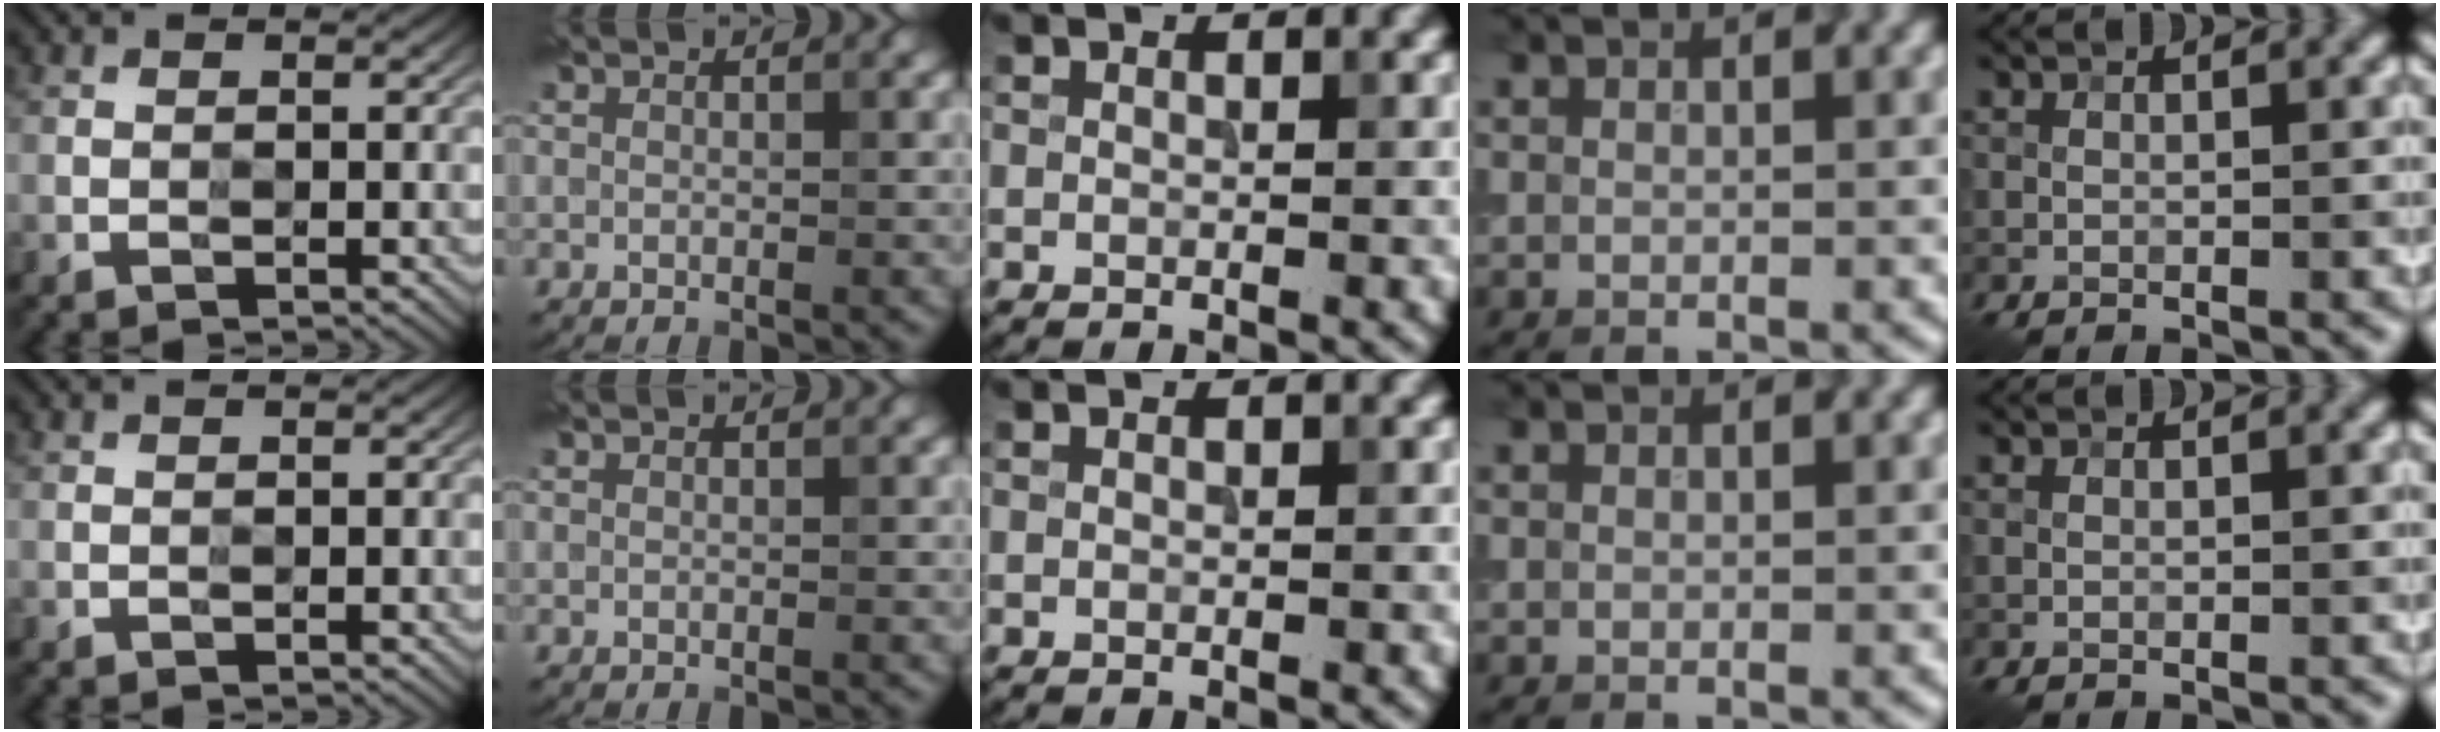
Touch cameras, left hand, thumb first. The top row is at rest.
{}